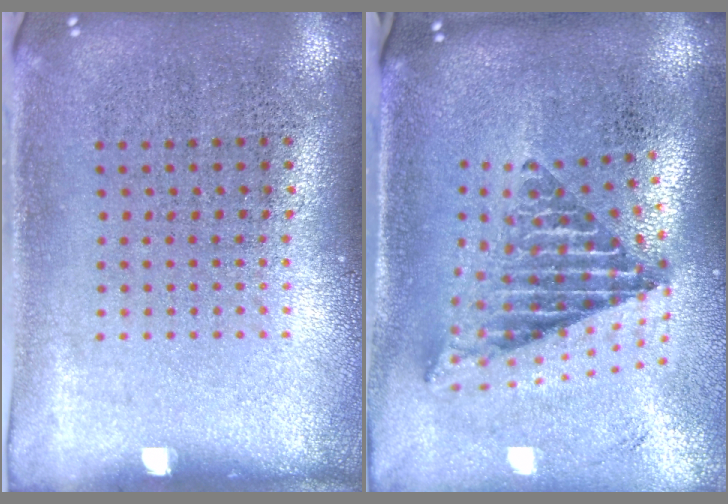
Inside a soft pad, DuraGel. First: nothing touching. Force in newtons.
{"total": 2.4, "press": 1.6, "slide": 1.9}